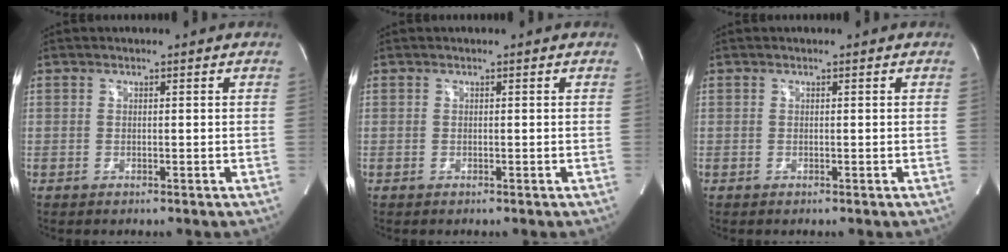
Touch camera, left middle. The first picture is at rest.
{"total": 0.0}
{"total": 0.0}